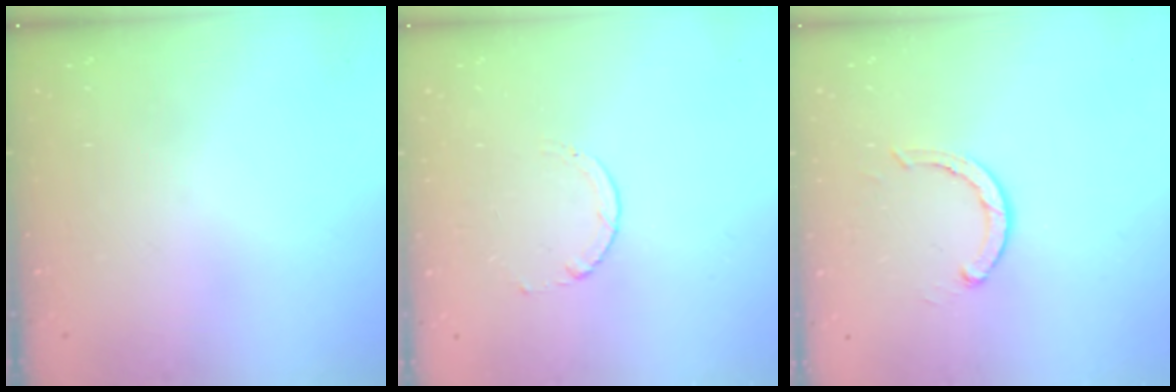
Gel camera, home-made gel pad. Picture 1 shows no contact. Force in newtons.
{"total": 1.7, "press": 1.7, "slide": 0.2}
{"total": 2.9, "press": 2.9, "slide": 0.5}